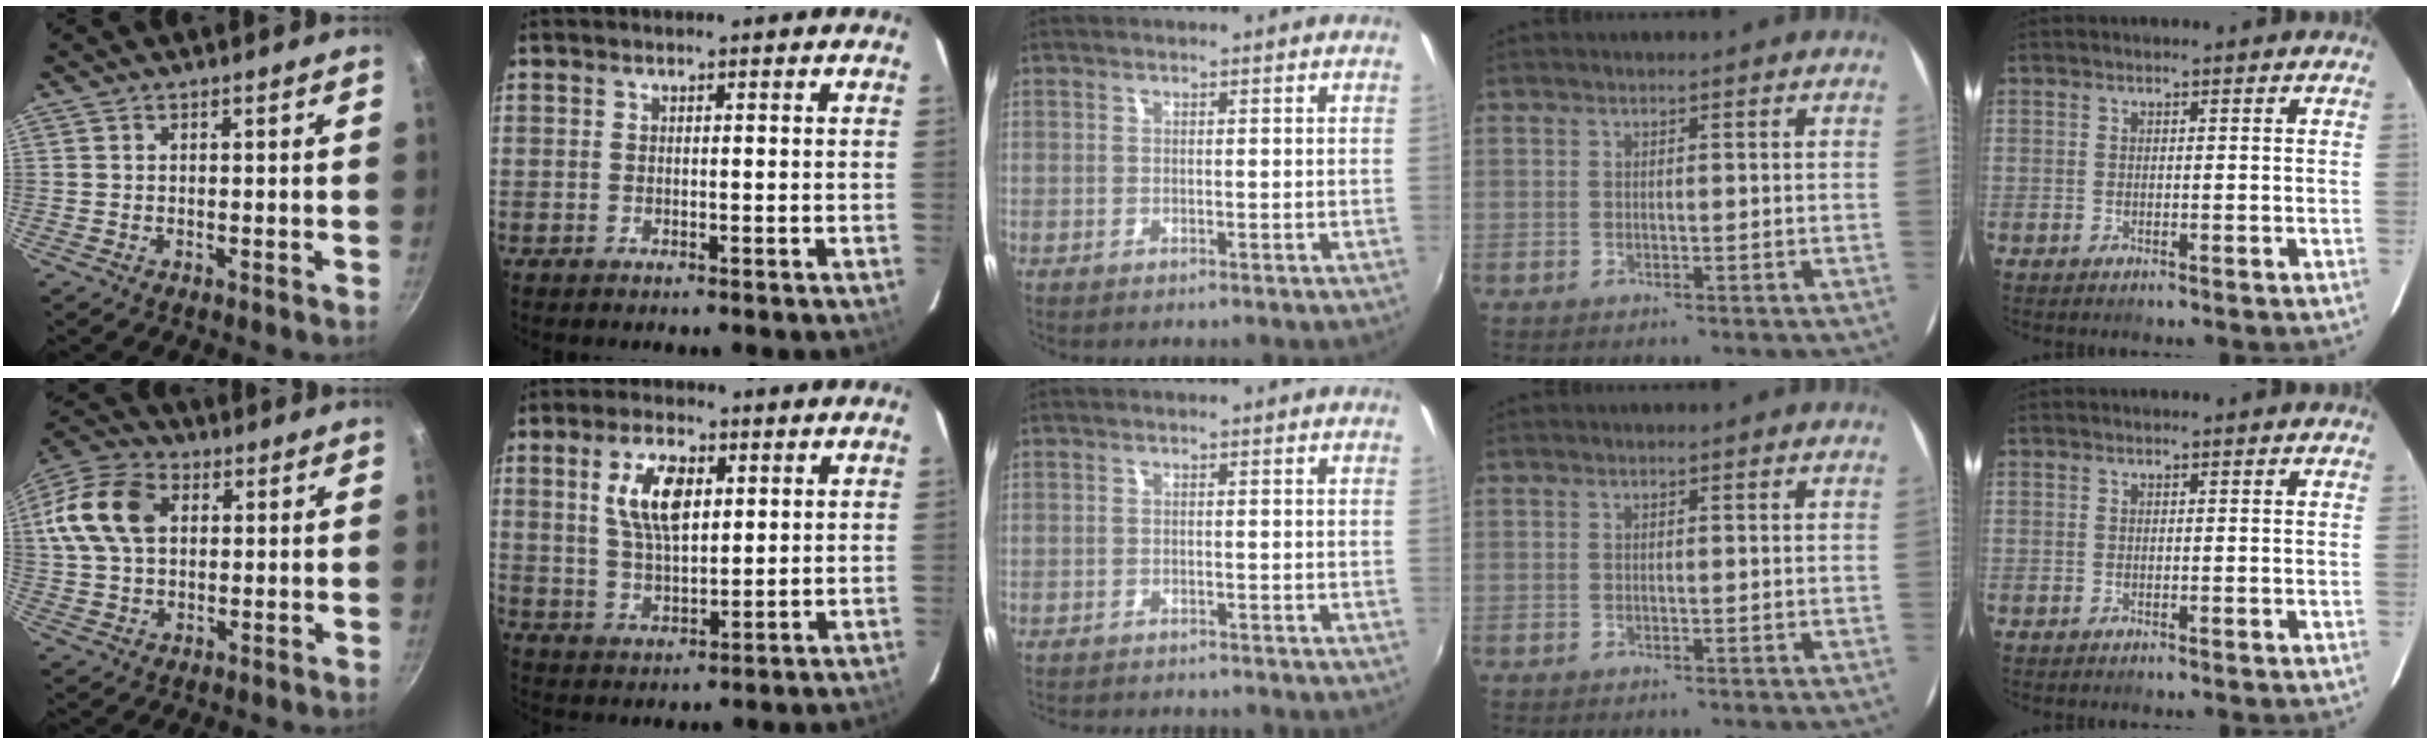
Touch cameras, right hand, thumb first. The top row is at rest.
{"thumb": {"total": 14.9, "force": [3.1, 10.3, 10.4], "torque": [-0.192, 0.021, 0.044]}, "index": {"total": 9.6, "force": [3.1, 4.5, 7.9], "torque": [-0.152, 0.008, 0.062]}, "middle": {"total": 5.9, "force": [-5.5, 1.3, 1.7], "torque": [-0.047, -0.015, -0.081]}}